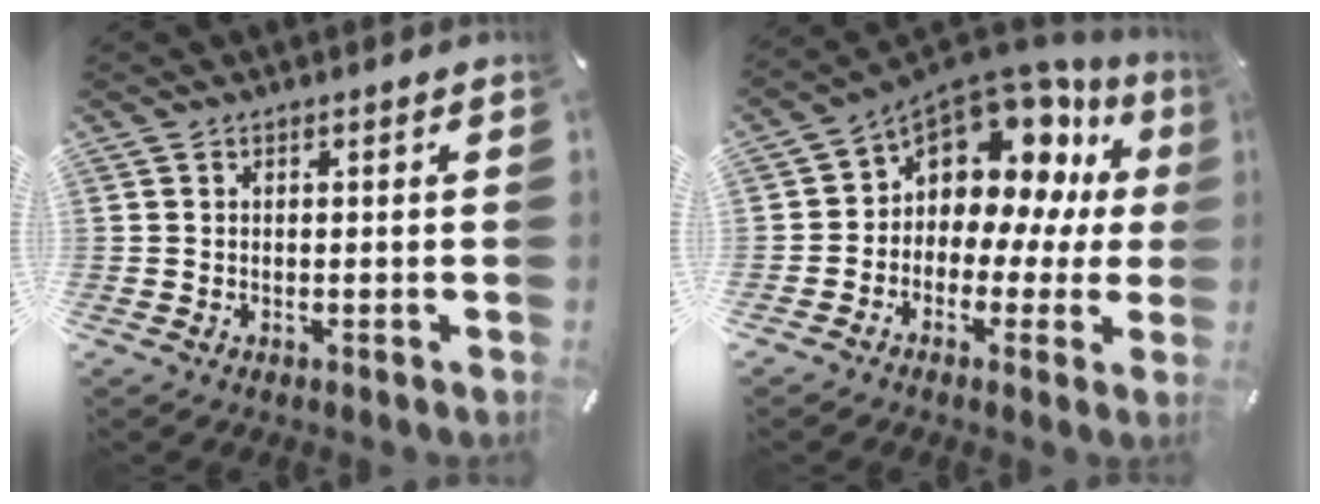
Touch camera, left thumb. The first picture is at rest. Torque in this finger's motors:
{"motor_torque": [2.14, 2.87, 0.57, 0.12, 0.10]}